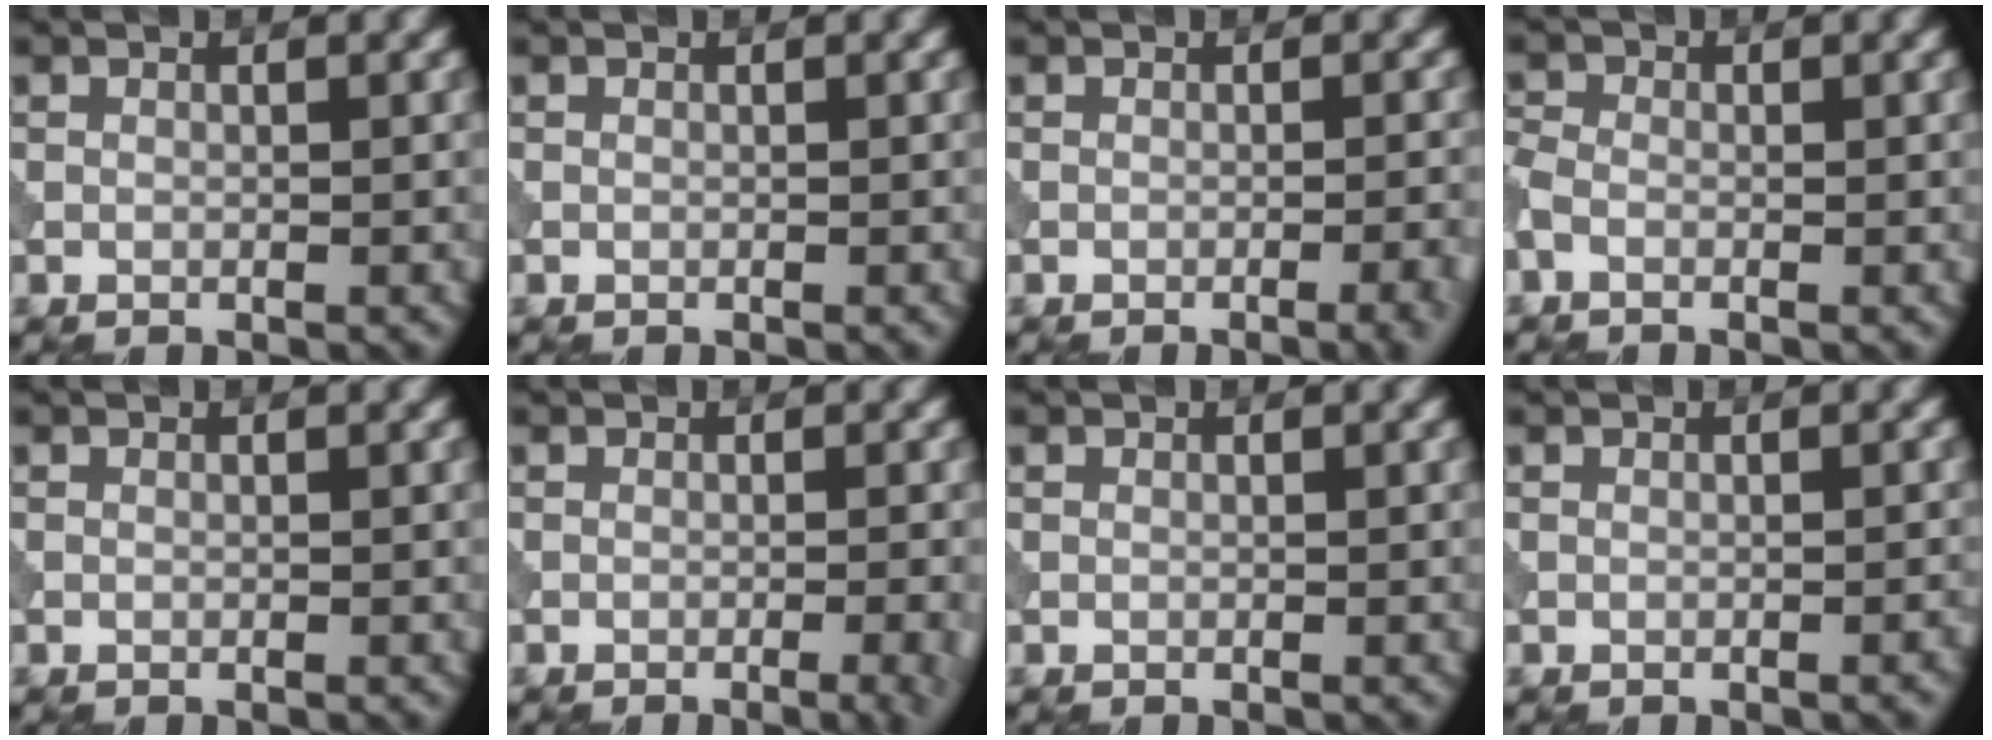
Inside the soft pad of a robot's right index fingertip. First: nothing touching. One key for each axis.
{"total": 0.0}
{"total": 2.9, "fx": -1.3, "fy": 0.8, "fz": 2.5, "tx": -0.022, "ty": 0.004, "tz": -0.020}
{"total": 1.7, "fx": -0.6, "fy": 1.2, "fz": 1.1, "tx": -0.030, "ty": -0.001, "tz": -0.021}
{"total": 0.0}
{"total": 3.1, "fx": -1.1, "fy": 1.0, "fz": 2.7, "tx": -0.021, "ty": 0.003, "tz": -0.015}
{"total": 0.0}
{"total": 0.7, "fx": -0.4, "fy": 0.2, "fz": 0.6, "tx": -0.006, "ty": 0.002, "tz": -0.008}